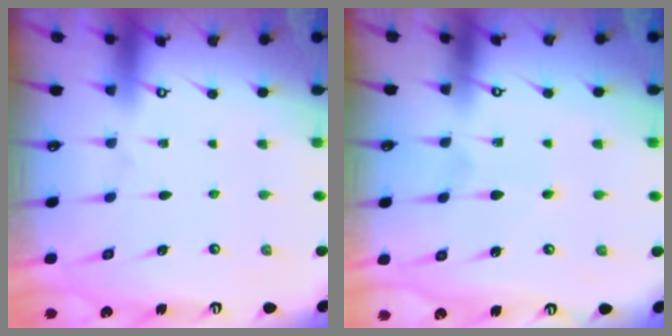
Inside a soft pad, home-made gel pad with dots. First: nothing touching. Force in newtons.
{"total": 3.2, "press": 3.2, "slide": 0.3}